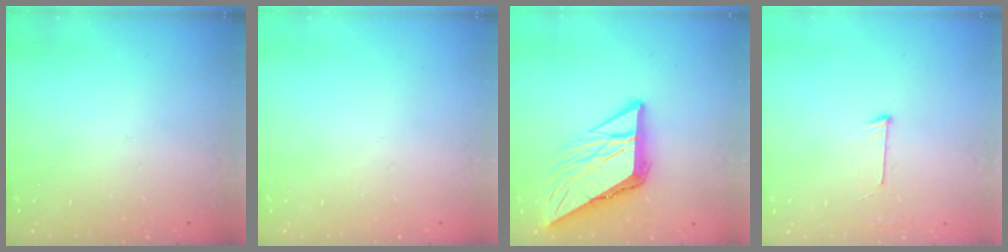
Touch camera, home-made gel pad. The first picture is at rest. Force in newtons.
{"total": 0.0}
{"total": 11.2, "press": 11.2, "slide": 1.1}
{"total": 3.3, "press": 3.3, "slide": 0.3}